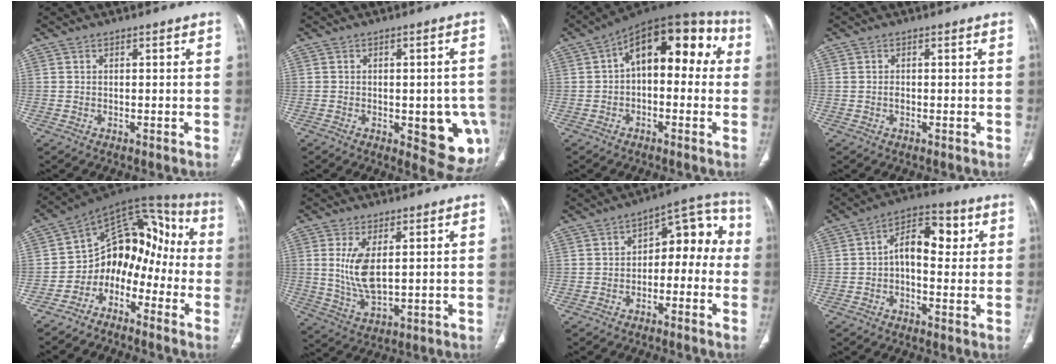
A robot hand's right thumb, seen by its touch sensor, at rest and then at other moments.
{"total": 11.8, "force": [-3.1, 5.3, 10.1], "torque": [-0.087, -0.002, -0.024]}
{"total": 16.3, "force": [2.6, 9.1, 13.3], "torque": [-0.141, 0.051, 0.025]}
{"total": 0.8, "force": [-0.1, 0.5, 0.6], "torque": [-0.011, 0.001, -0.003]}
{"total": 12.8, "force": [-5.5, 9.5, 6.6], "torque": [-0.041, 0.119, -0.104]}
{"total": 8.0, "force": [1.7, 3.5, 7.0], "torque": [-0.145, -0.018, 0.045]}
{"total": 11.1, "force": [-1.5, 7.0, 8.4], "torque": [-0.062, 0.058, -0.032]}
{"total": 10.0, "force": [1.4, 5.9, 8.0], "torque": [-0.096, 0.026, 0.016]}